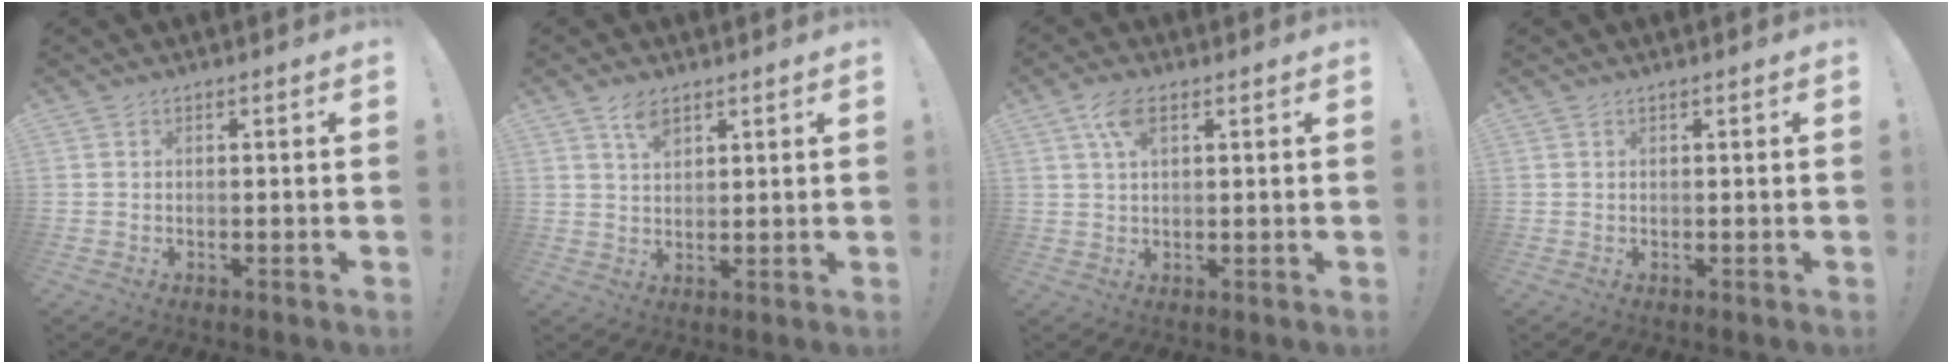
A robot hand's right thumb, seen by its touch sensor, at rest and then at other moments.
{"total": 4.9, "force": [3.2, 2.3, 2.9], "torque": [-0.044, -0.016, 0.056]}
{"total": 5.9, "force": [2.7, 2.6, 4.5], "torque": [-0.077, -0.003, 0.048]}
{"total": 0.0}